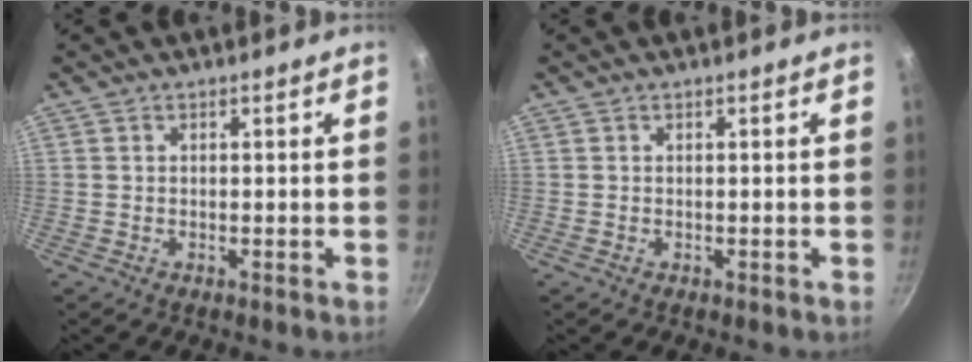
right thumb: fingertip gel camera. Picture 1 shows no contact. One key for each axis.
{"total": 0.0}